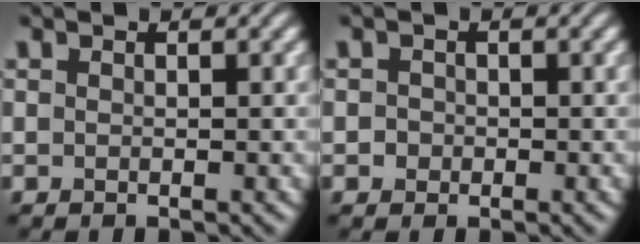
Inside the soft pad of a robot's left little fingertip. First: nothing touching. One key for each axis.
{"total": 0.9, "fx": -0.2, "fy": 0.9, "fz": 0.2, "tx": 0.003, "ty": -0.002, "tz": -0.007}